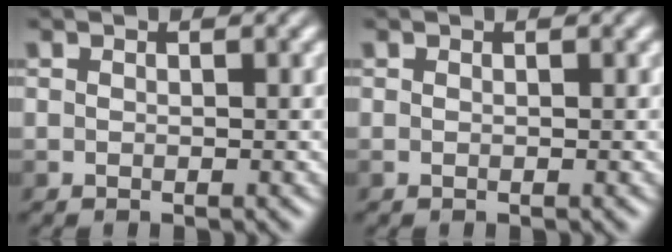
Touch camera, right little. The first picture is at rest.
{"total": 0.0}